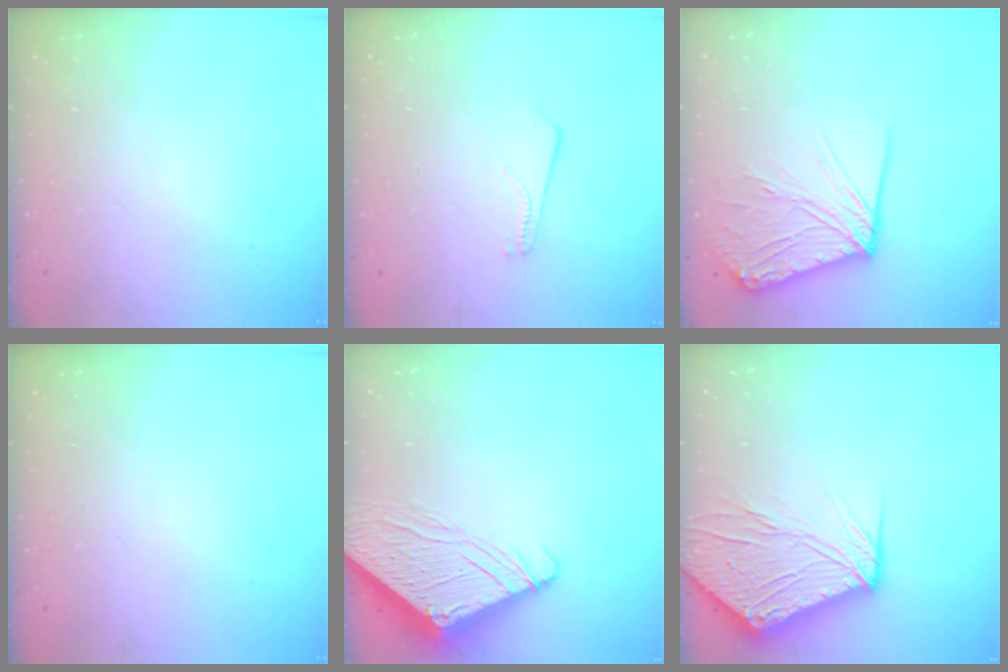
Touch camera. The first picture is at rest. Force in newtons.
{"total": 2.6, "press": 2.6, "slide": 0.3}
{"total": 13.3, "press": 13.2, "slide": 1.6}
{"total": 0.0}
{"total": 11.1, "press": 11.0, "slide": 1.1}
{"total": 15.5, "press": 15.5, "slide": 1.5}